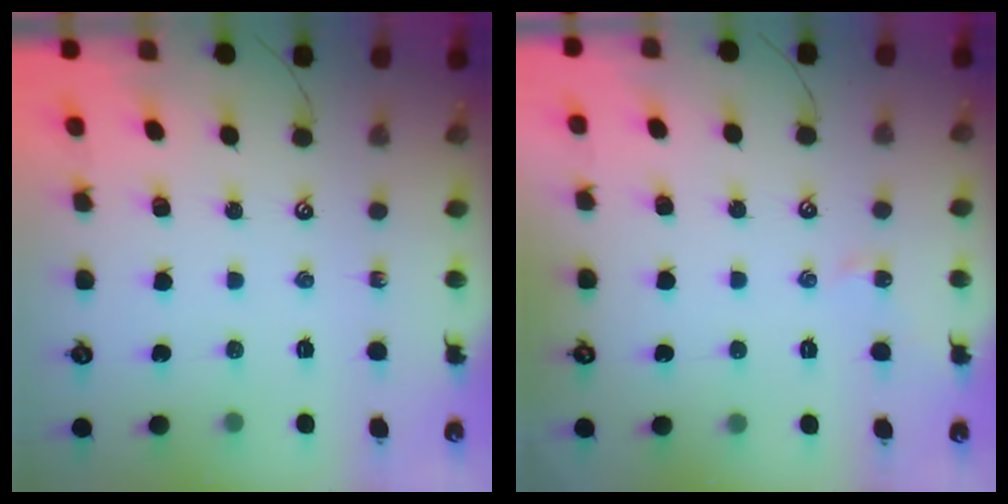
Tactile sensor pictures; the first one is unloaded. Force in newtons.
{"total": 0.0}